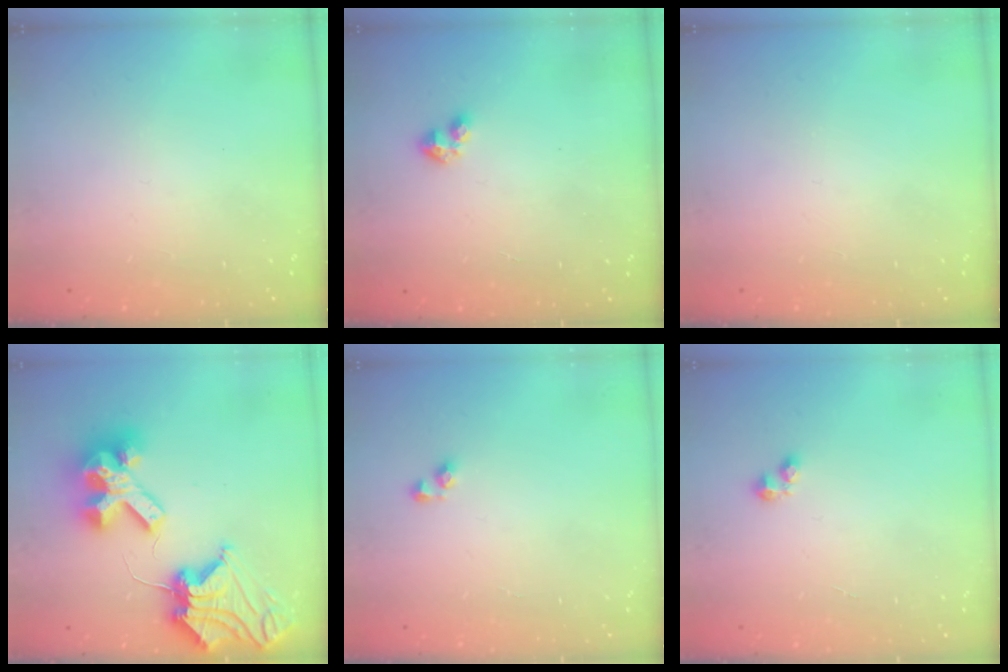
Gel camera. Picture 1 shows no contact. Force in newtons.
{"total": 2.4, "press": 2.4, "slide": 0.5}
{"total": 0.0}
{"total": 19.4, "press": 19.2, "slide": 2.5}
{"total": 3.8, "press": 3.8, "slide": 0.1}
{"total": 2.7, "press": 2.7, "slide": 0.4}